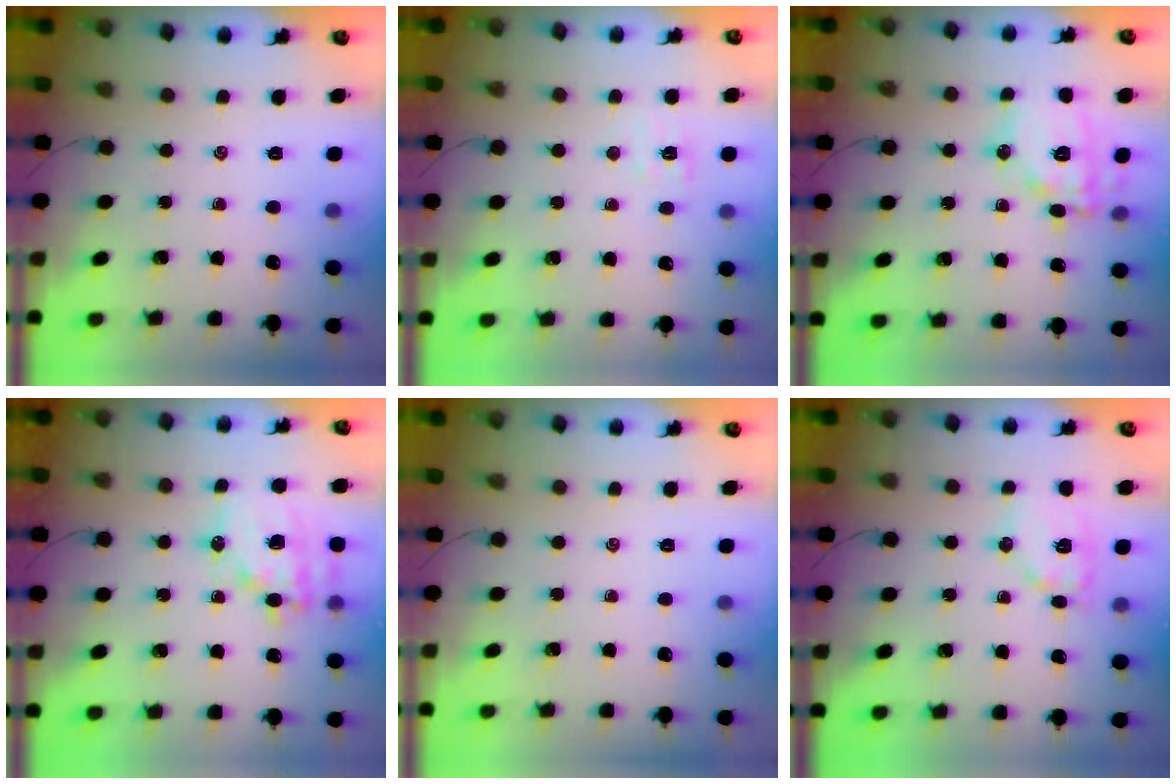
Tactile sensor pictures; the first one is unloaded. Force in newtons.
{"total": 5.7, "press": 5.6, "slide": 1.3}
{"total": 14.4, "press": 14.4, "slide": 0.5}
{"total": 15.8, "press": 15.4, "slide": 3.4}
{"total": 0.0}
{"total": 10.5, "press": 10.5, "slide": 0.3}